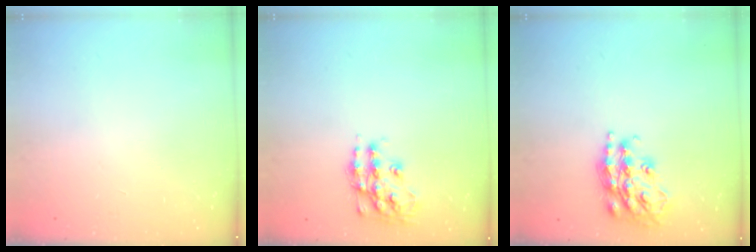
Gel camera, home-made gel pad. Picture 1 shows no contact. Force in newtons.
{"total": 13.7, "press": 13.7, "slide": 0.6}
{"total": 17.5, "press": 17.5, "slide": 1.0}